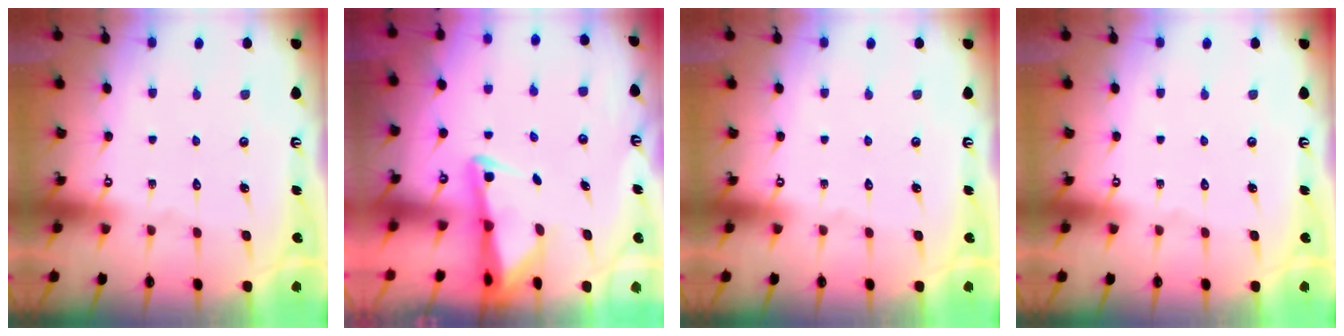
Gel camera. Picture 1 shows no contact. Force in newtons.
{"total": 2.4, "press": 2.3, "slide": 0.4}
{"total": 0.0}
{"total": 0.0}